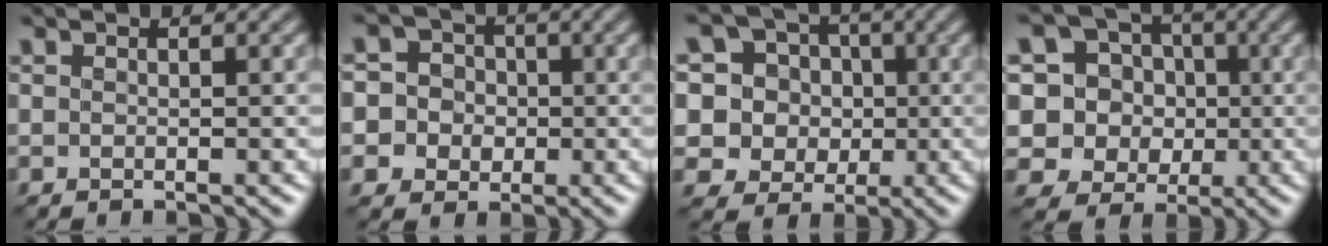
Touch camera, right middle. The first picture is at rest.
{"total": 7.6, "force": [-0.4, 7.4, 1.8], "torque": [-0.036, 0.027, -0.023]}
{"total": 10.1, "force": [2.3, 9.4, 3.1], "torque": [-0.100, 0.038, 0.034]}
{"total": 10.6, "force": [1.9, 9.7, 3.7], "torque": [-0.115, 0.047, 0.014]}